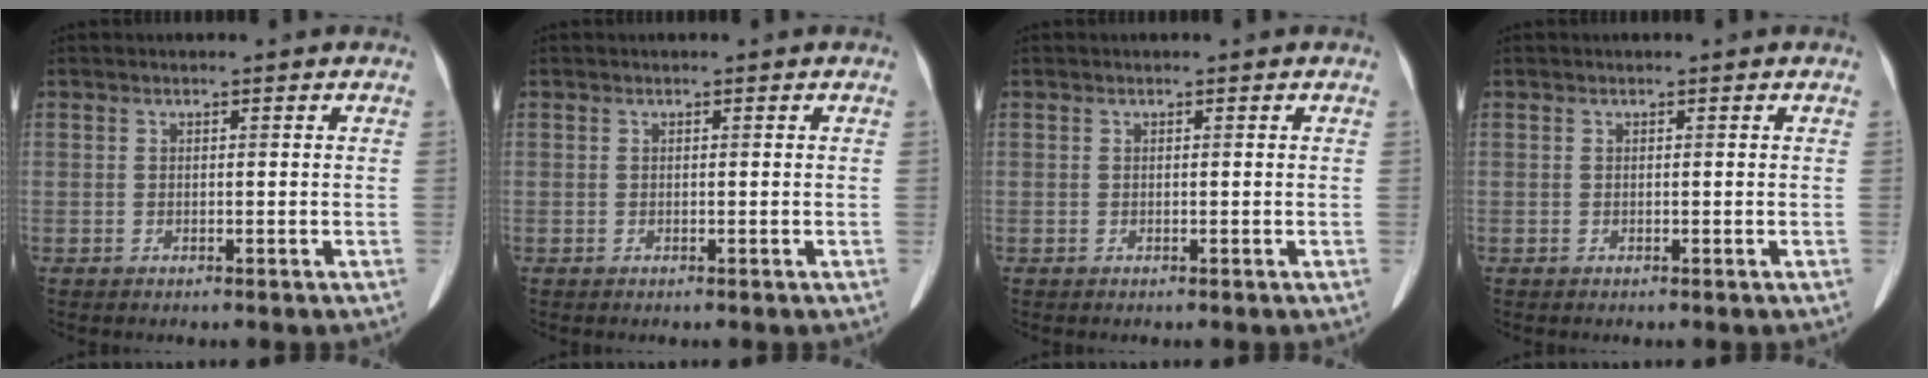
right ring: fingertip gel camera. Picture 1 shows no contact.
{"total": 0.0}
{"total": 0.0}
{"total": 0.0}